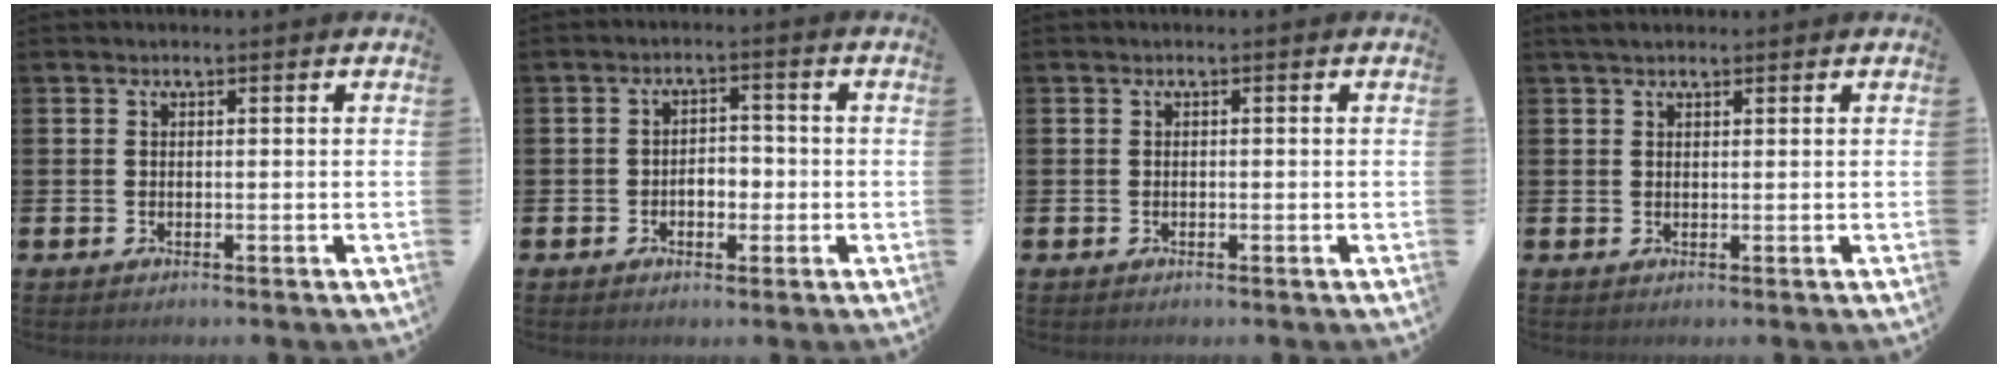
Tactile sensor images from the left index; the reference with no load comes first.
{"total": 2.7, "force": [-0.9, 1.9, 1.6], "torque": [-0.023, 0.003, -0.024]}
{"total": 0.0}
{"total": 1.7, "force": [1.5, 0.6, 0.6], "torque": [-0.006, 0.005, 0.025]}